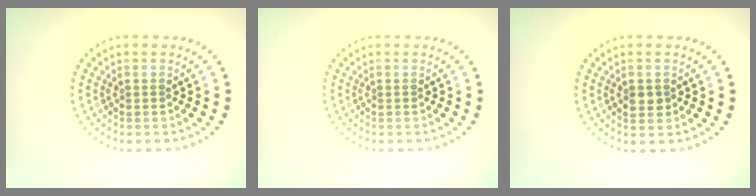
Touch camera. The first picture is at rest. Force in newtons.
{"total": 0.0}
{"total": 1.7, "press": 1.7, "slide": 0.2}